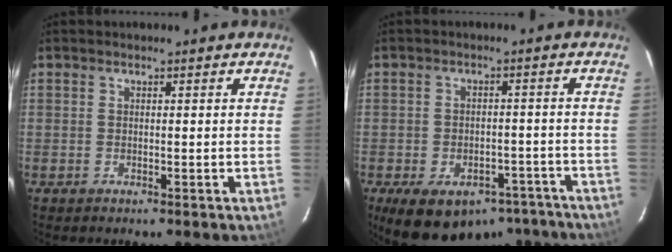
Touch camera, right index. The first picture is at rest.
{"total": 18.5, "force": [-13.5, 9.8, 7.9], "torque": [-0.160, 0.012, -0.159]}